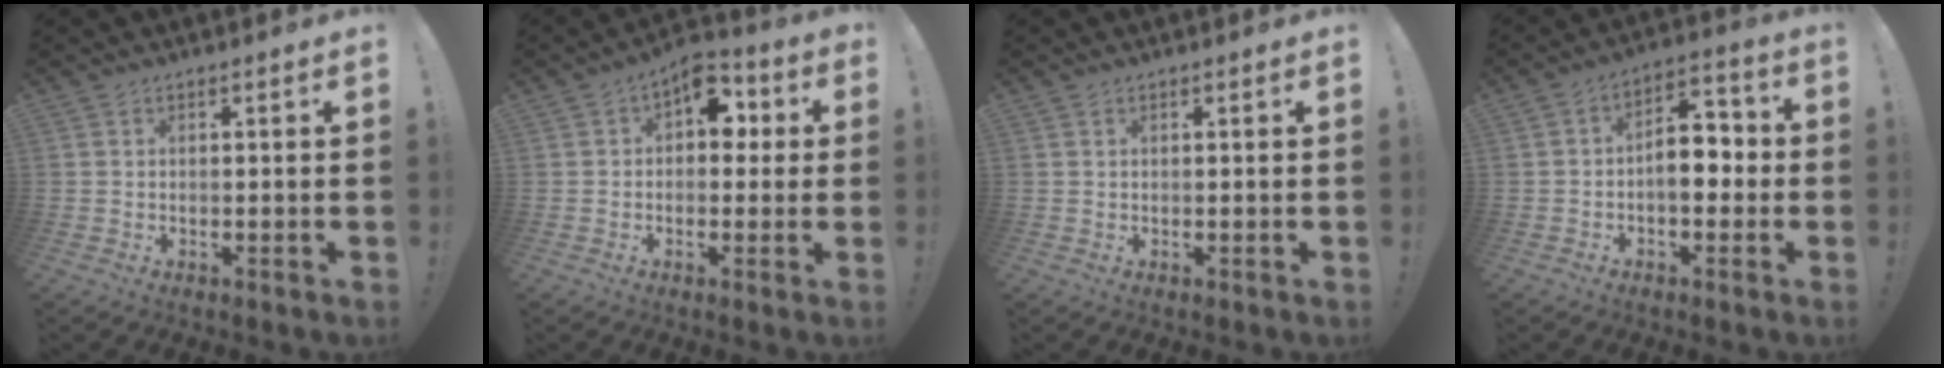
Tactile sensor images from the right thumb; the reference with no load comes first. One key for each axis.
{"total": 9.6, "fx": 2.3, "fy": 6.7, "fz": 6.5, "tx": -0.079, "ty": 0.000, "tz": 0.044}
{"total": 0.0}
{"total": 10.7, "fx": -1.4, "fy": 6.7, "fz": 8.2, "tx": -0.125, "ty": 0.019, "tz": -0.022}